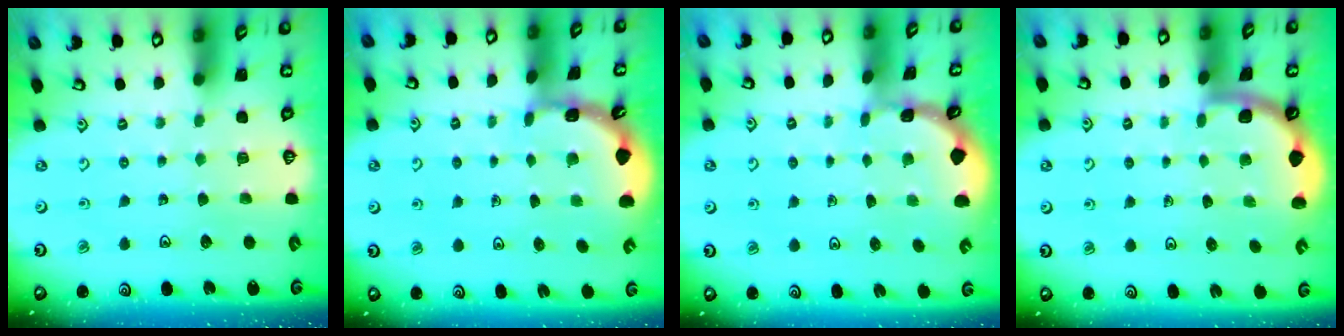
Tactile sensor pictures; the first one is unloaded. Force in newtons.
{"total": 1.9, "press": 1.9, "slide": 0.1}
{"total": 0.7, "press": 0.7, "slide": 0.1}
{"total": 1.8, "press": 1.8, "slide": 0.1}